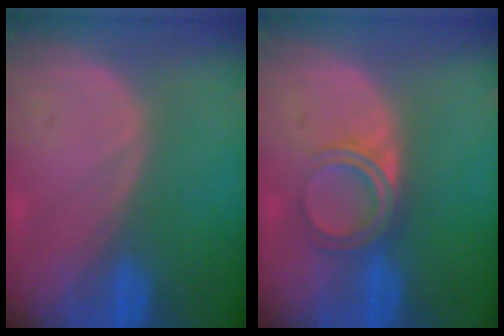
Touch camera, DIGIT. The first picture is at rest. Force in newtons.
{"total": 4.7, "press": 4.2, "slide": 2.1}